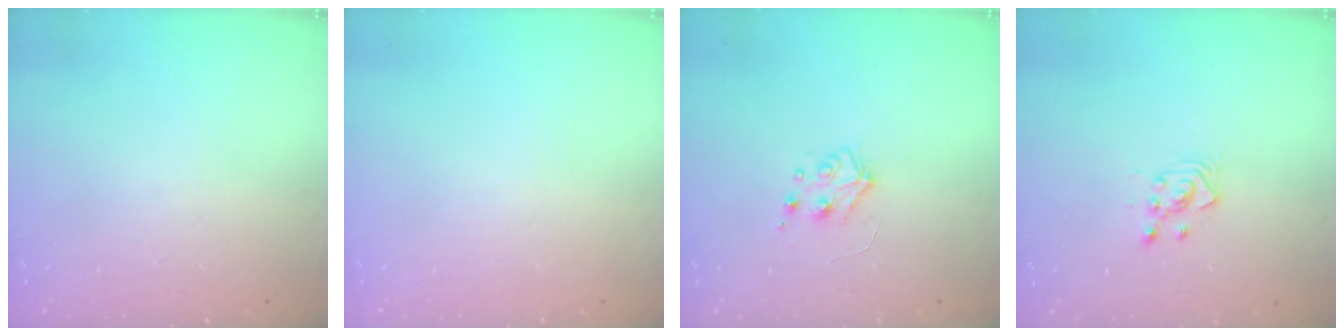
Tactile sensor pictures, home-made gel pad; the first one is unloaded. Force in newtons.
{"total": 0.0}
{"total": 5.5, "press": 5.5, "slide": 0.6}
{"total": 3.4, "press": 3.1, "slide": 1.2}